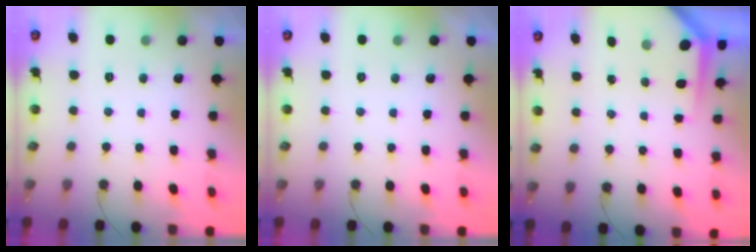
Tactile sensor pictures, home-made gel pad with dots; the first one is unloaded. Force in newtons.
{"total": 0.0}
{"total": 3.7, "press": 3.7, "slide": 0.2}